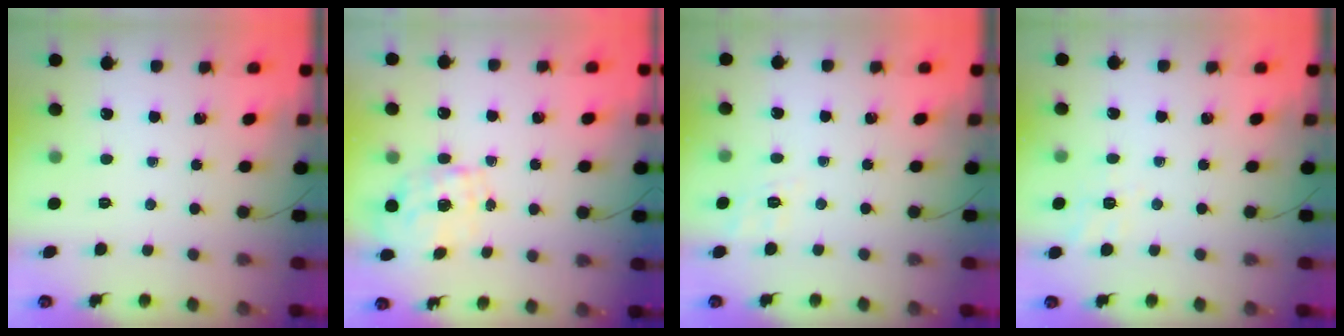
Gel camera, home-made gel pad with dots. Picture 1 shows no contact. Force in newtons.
{"total": 1.6, "press": 1.4, "slide": 0.7}
{"total": 2.0, "press": 0.1, "slide": 2.0}
{"total": 2.2, "press": 0.2, "slide": 2.2}